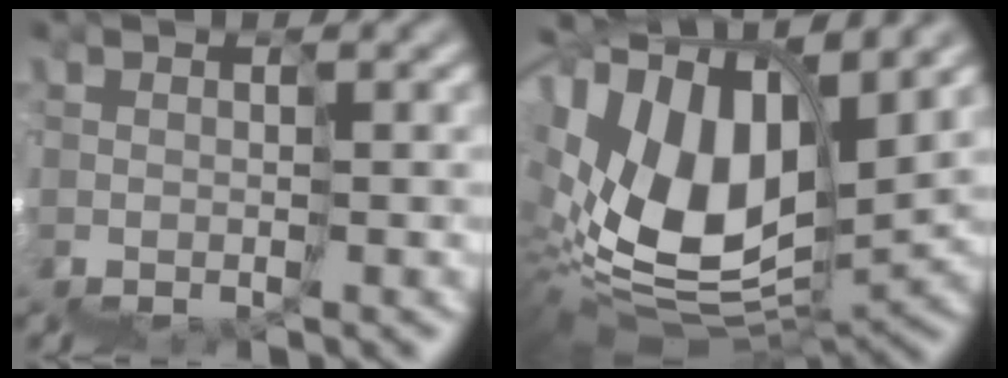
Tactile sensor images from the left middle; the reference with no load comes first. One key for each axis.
{"total": 10.8, "fx": 4.4, "fy": 4.9, "fz": 8.6, "tx": -0.171, "ty": 0.037, "tz": 0.070}